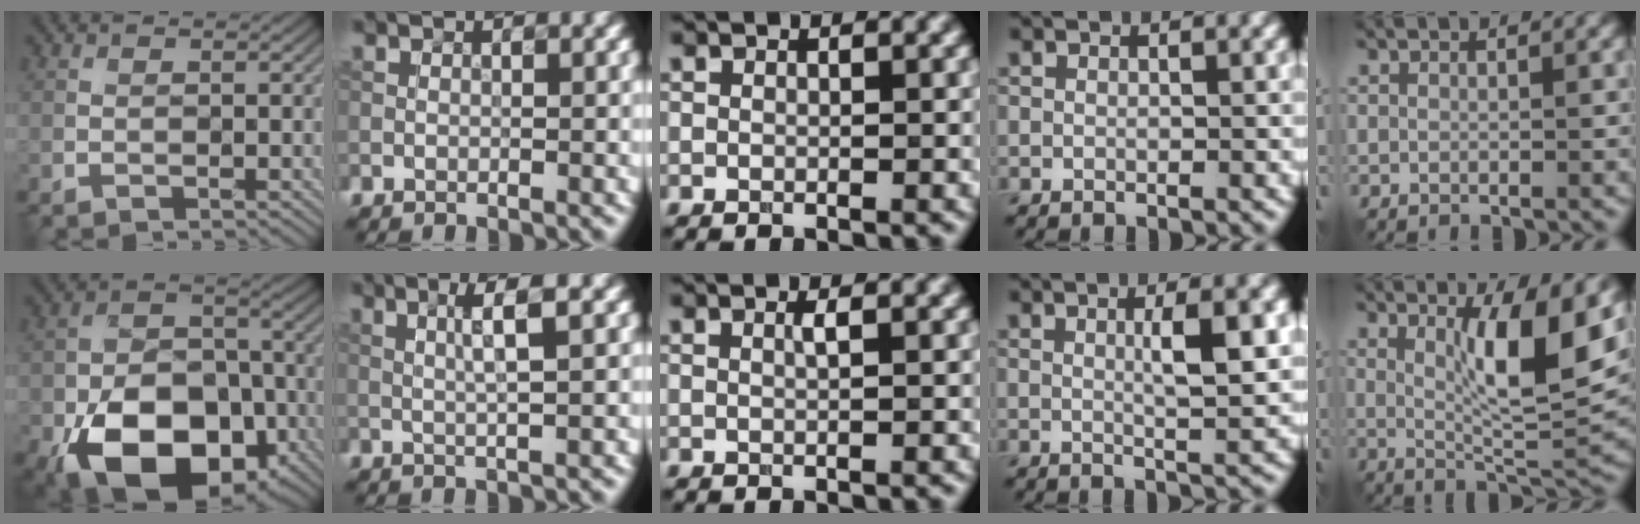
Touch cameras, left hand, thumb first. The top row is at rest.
{"thumb": {"total": 16.8, "force": [-7.6, 10.6, 10.6], "torque": [-0.180, -0.043, -0.130]}, "index": {"total": 2.9, "force": [0.9, 0.3, 2.8], "torque": [-0.048, 0.009, 0.015]}, "middle": {"total": 0.7, "force": [0.1, 0.2, 0.7], "torque": [-0.008, 0.004, 0.000]}, "ring": {"total": 4.3, "force": [0.8, 0.8, 4.1], "torque": [-0.063, 0.004, 0.012]}, "little": {"total": 8.5, "force": [2.2, 2.0, 8.0], "torque": [-0.123, -0.013, 0.037]}}